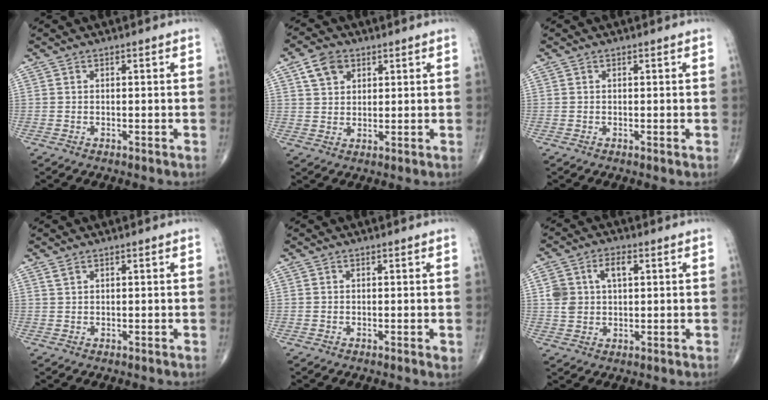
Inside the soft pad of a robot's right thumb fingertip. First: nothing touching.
{"total": 5.7, "force": [2.7, 4.0, 3.0], "torque": [-0.035, -0.006, 0.049]}
{"total": 0.0}
{"total": 1.0, "force": [0.7, 0.4, 0.5], "torque": [-0.009, 0.005, 0.017]}
{"total": 0.8, "force": [-0.2, 0.2, 0.8], "torque": [-0.008, -0.002, -0.005]}
{"total": 7.2, "force": [1.9, 4.7, 5.1], "torque": [-0.087, 0.007, 0.038]}